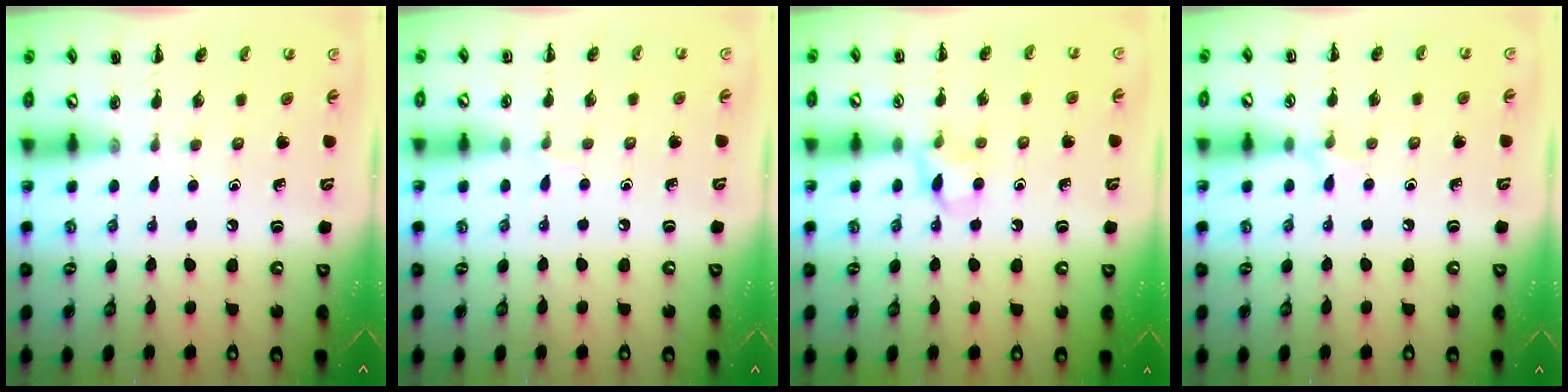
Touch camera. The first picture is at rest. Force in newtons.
{"total": 3.4, "press": 3.2, "slide": 1.1}
{"total": 6.7, "press": 6.5, "slide": 1.8}
{"total": 4.8, "press": 4.5, "slide": 1.6}